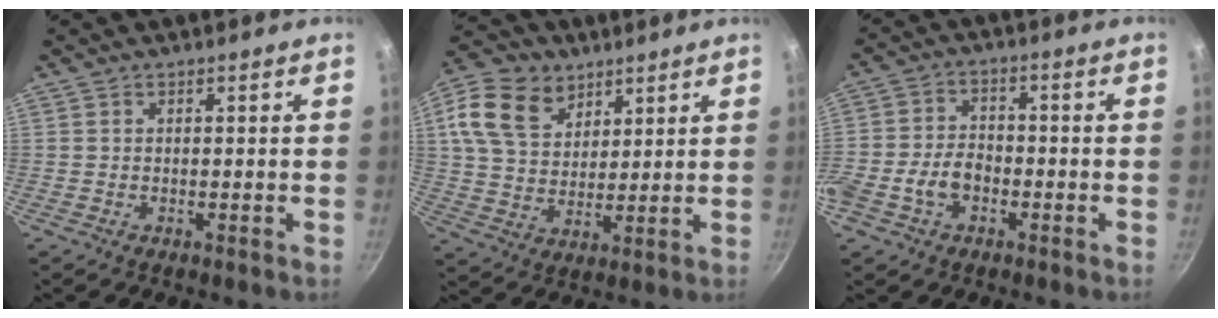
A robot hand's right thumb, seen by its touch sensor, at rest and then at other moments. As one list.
[{"total": 15.1, "force": [7.4, 10.6, 7.8], "torque": [-0.127, -0.018, 0.132]}, {"total": 7.6, "force": [-2.9, 5.2, 4.8], "torque": [-0.081, 0.032, -0.059]}]